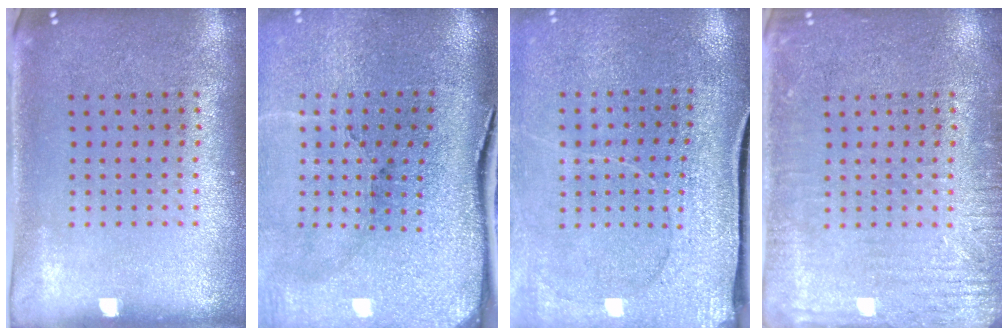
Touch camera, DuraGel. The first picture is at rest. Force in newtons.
{"total": 4.9, "press": 4.0, "slide": 3.0}
{"total": 3.0, "press": 2.8, "slide": 1.1}
{"total": 3.0, "press": 3.0, "slide": 0.3}